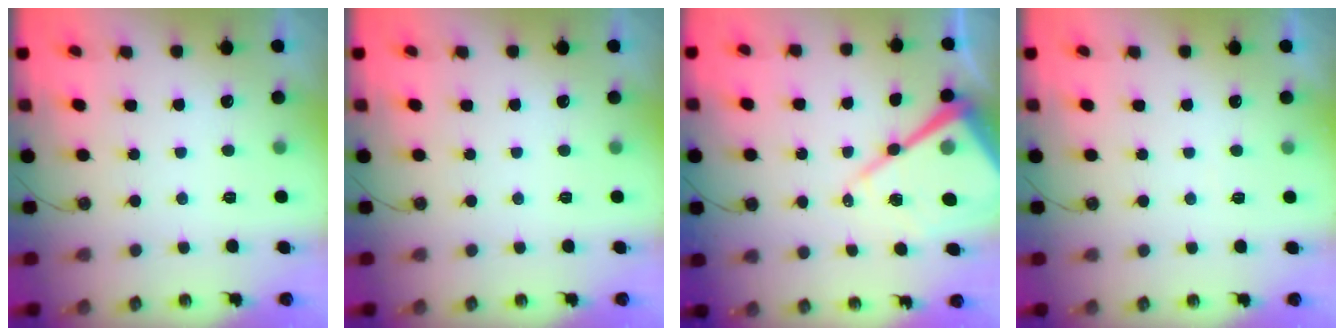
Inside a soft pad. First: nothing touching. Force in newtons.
{"total": 0.0}
{"total": 18.7, "press": 18.6, "slide": 1.8}
{"total": 2.7, "press": 2.7, "slide": 0.6}